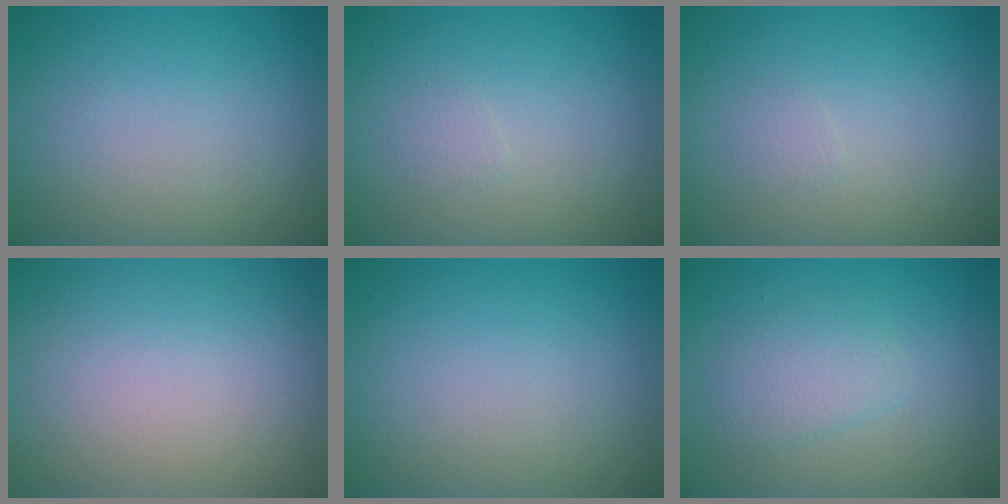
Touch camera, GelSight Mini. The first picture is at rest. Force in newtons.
{"total": 0.7, "press": 0.7, "slide": 0.0}
{"total": 0.7, "press": 0.7, "slide": 0.0}
{"total": 0.0}
{"total": 0.0}
{"total": 2.3, "press": 2.3, "slide": 0.0}